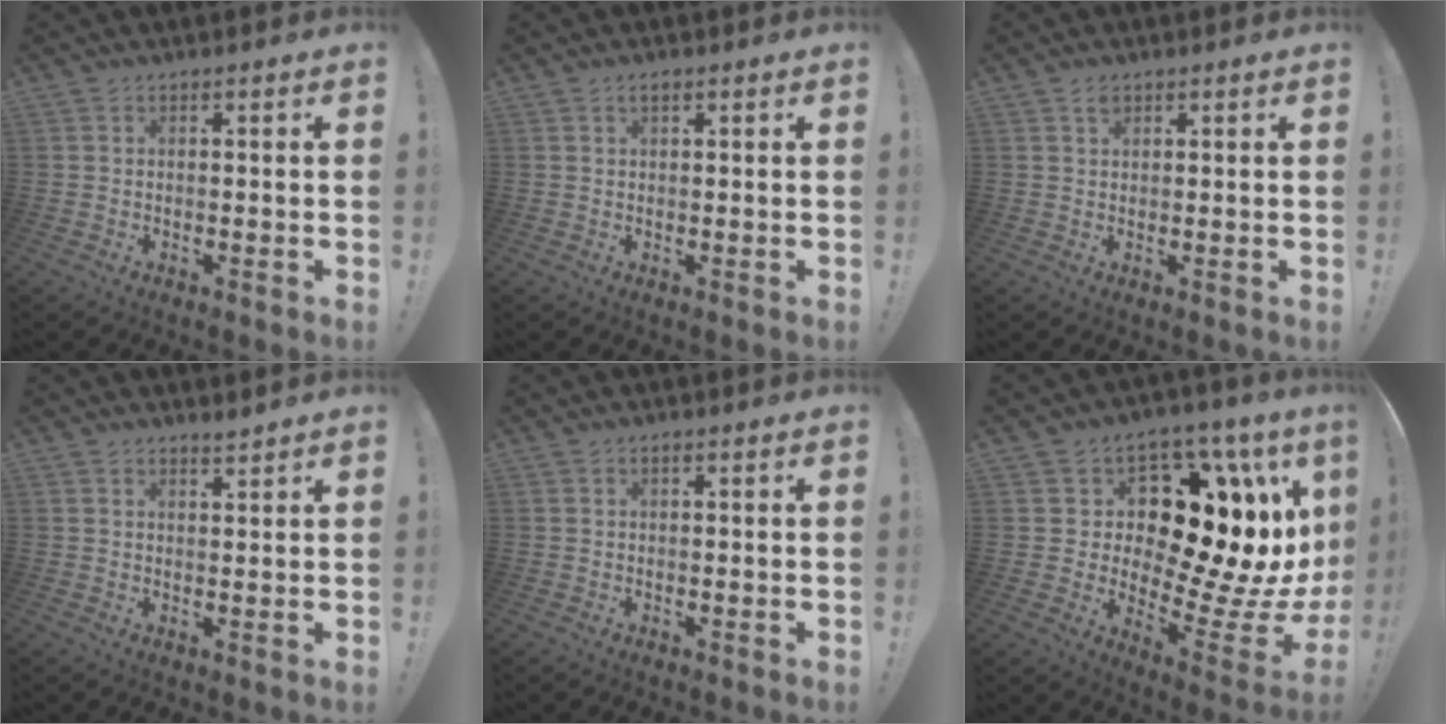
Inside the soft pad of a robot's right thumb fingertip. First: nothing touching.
{"total": 1.6, "force": [0.9, 0.7, 1.1], "torque": [-0.023, 0.002, 0.016]}
{"total": 1.8, "force": [1.2, 1.1, 0.8], "torque": [0.001, -0.006, 0.019]}
{"total": 2.0, "force": [1.9, 0.2, 0.6], "torque": [-0.005, -0.014, 0.034]}
{"total": 0.7, "force": [0.4, 0.4, 0.4], "torque": [-0.008, 0.001, 0.007]}
{"total": 17.4, "force": [3.0, 9.3, 14.3], "torque": [-0.209, -0.050, 0.076]}